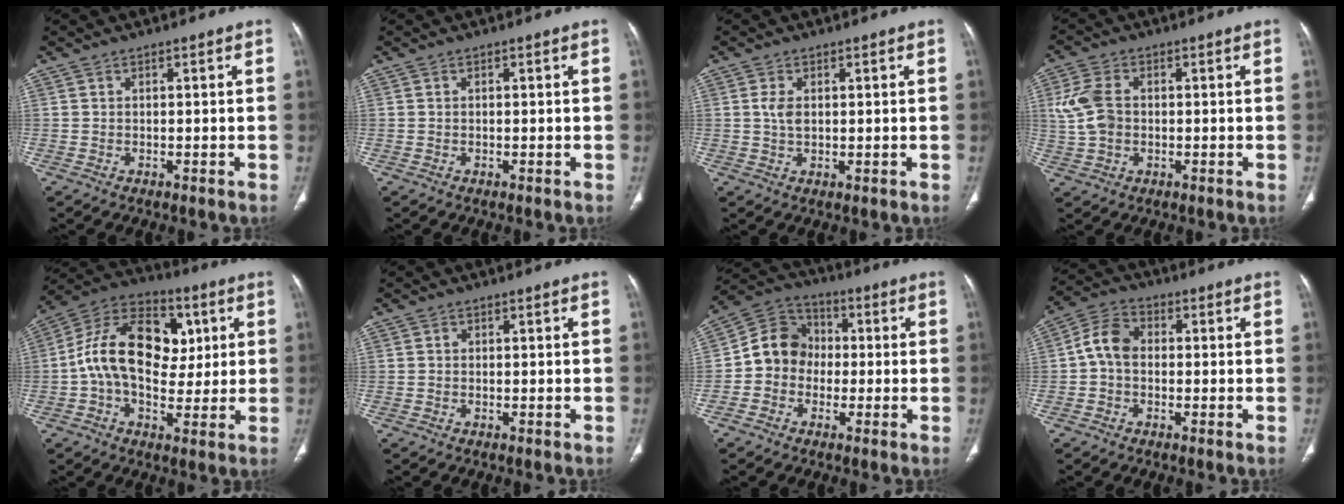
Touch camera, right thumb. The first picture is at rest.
{"total": 0.0}
{"total": 2.8, "force": [0.6, 1.5, 2.2], "torque": [-0.044, -0.005, 0.013]}
{"total": 7.0, "force": [0.4, 4.9, 5.0], "torque": [-0.110, 0.009, 0.009]}
{"total": 18.6, "force": [2.3, 12.4, 13.7], "torque": [-0.208, 0.020, 0.032]}
{"total": 0.6, "force": [0.0, 0.5, 0.3], "torque": [-0.005, 0.001, 0.000]}
{"total": 9.6, "force": [-1.2, 8.6, 4.2], "torque": [-0.049, 0.036, -0.038]}
{"total": 6.5, "force": [-0.3, 4.8, 4.4], "torque": [-0.074, 0.021, -0.017]}